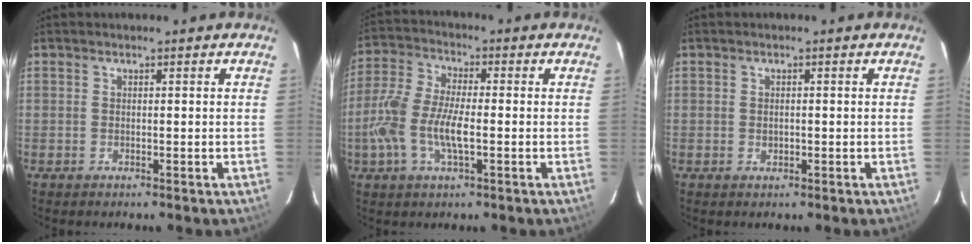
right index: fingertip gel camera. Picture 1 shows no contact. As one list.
[{"total": 10.8, "force": [-2.5, 4.0, 9.7], "torque": [-0.216, 0.003, -0.053]}, {"total": 1.0, "force": [-0.1, 0.8, 0.5], "torque": [-0.007, 0.001, 0.000]}]